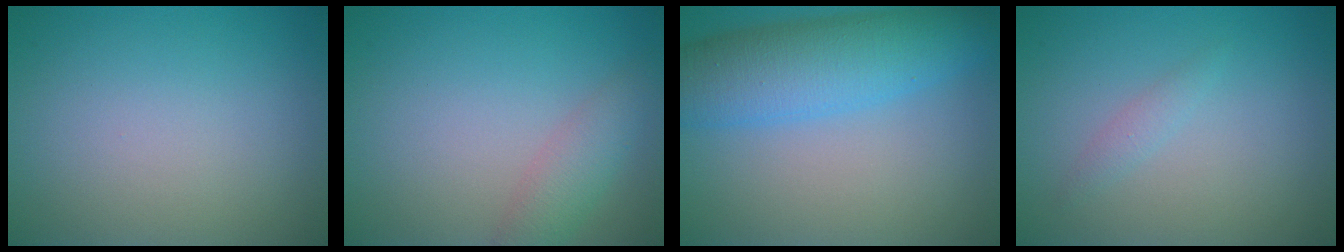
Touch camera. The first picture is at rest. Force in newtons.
{"total": 2.5, "press": 2.5, "slide": 0.1}
{"total": 7.5, "press": 7.5, "slide": 0.2}
{"total": 0.9, "press": 0.9, "slide": 0.0}